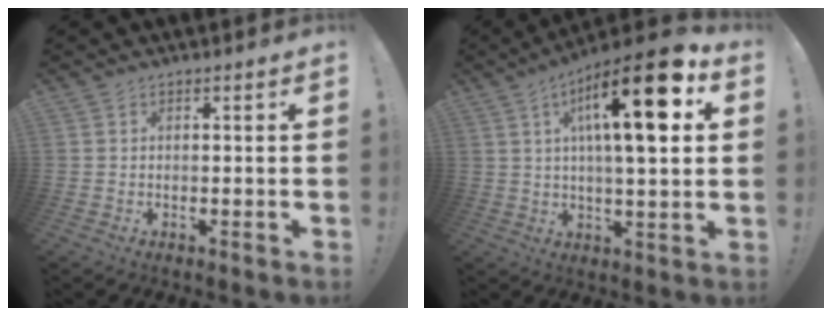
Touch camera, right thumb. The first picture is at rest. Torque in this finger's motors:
{"motor_torque": [1.54, 3.46, 0.41, 0.26, 0.52]}